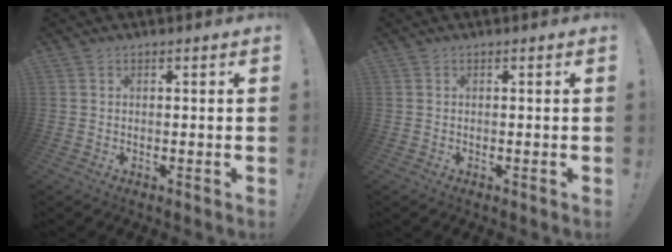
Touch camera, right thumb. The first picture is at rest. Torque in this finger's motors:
{"motor_torque": [-0.35, -0.35, -0.04, 0.11, 0.00]}